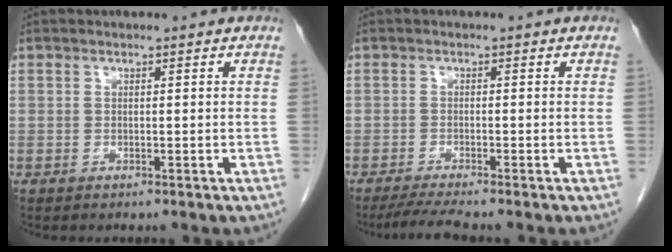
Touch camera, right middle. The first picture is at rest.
{"total": 3.5, "force": [-3.0, -0.8, 1.7], "torque": [-0.035, -0.014, -0.058]}